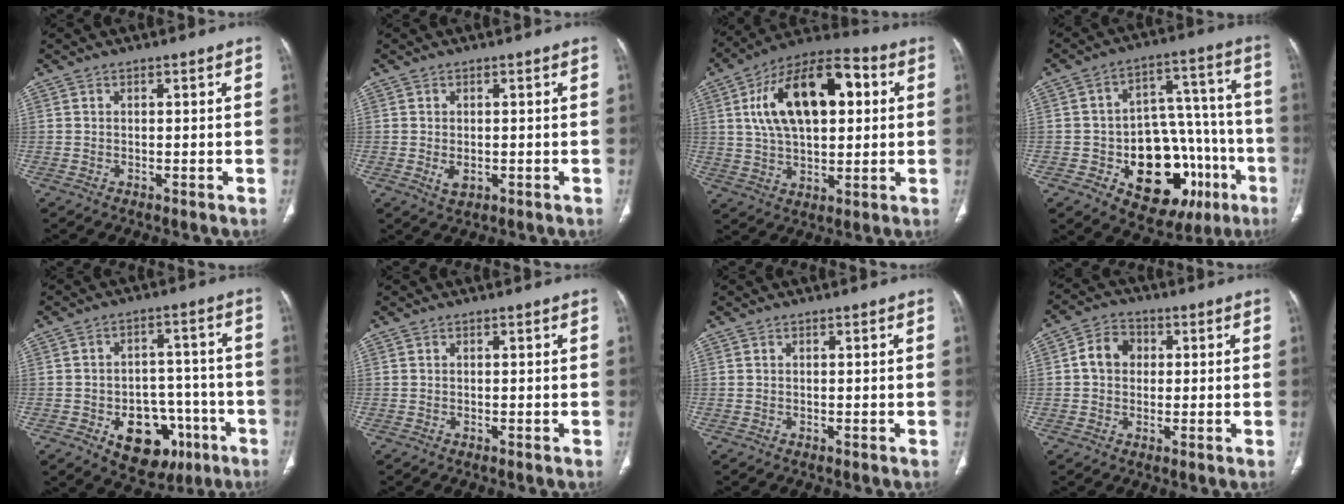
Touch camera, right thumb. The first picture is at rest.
{"total": 2.6, "force": [-0.5, 1.6, 2.0], "torque": [-0.031, -0.002, 0.000]}
{"total": 20.8, "force": [4.9, 10.8, 17.0], "torque": [-0.267, 0.018, 0.075]}
{"total": 24.0, "force": [-8.6, 14.6, 17.0], "torque": [-0.192, 0.063, -0.102]}
{"total": 14.1, "force": [-6.1, 9.6, 8.4], "torque": [-0.074, 0.043, -0.074]}
{"total": 0.0}
{"total": 0.0}
{"total": 4.4, "force": [0.5, 3.6, 2.5], "torque": [-0.035, 0.012, 0.004]}